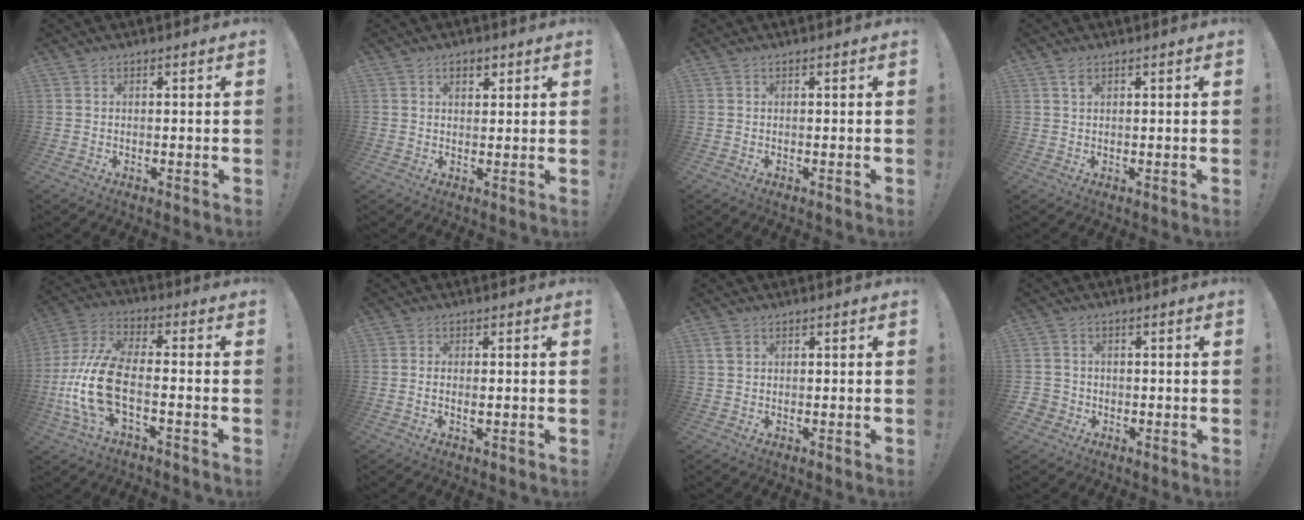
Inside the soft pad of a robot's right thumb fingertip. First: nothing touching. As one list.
[{"total": 3.1, "force": [1.6, 2.0, 1.7], "torque": [-0.024, 0.000, 0.027]}, {"total": 0.0}, {"total": 1.5, "force": [0.8, 0.7, 0.9], "torque": [-0.019, 0.001, 0.015]}, {"total": 15.5, "force": [-3.5, 7.1, 13.3], "torque": [-0.283, 0.004, -0.057]}, {"total": 1.7, "force": [-0.2, 0.5, 1.6], "torque": [-0.018, -0.001, -0.004]}, {"total": 1.9, "force": [0.9, 1.1, 1.2], "torque": [-0.017, 0.000, 0.016]}, {"total": 3.1, "force": [-0.6, 2.9, 0.9], "torque": [-0.017, 0.004, -0.012]}]